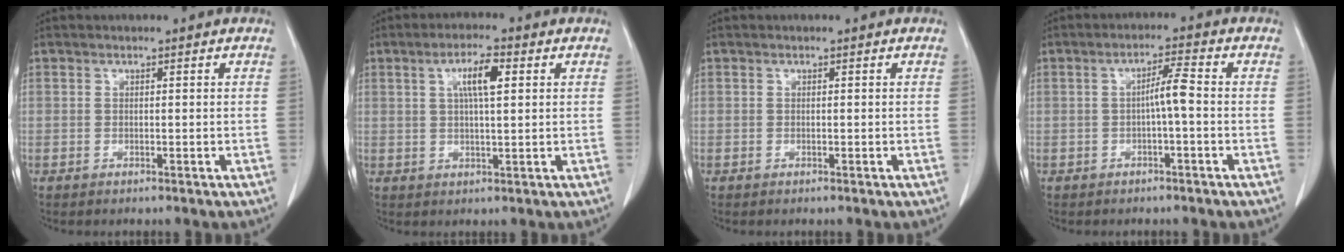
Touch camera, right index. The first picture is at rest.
{"total": 5.8, "force": [1.8, 1.2, 5.4], "torque": [-0.101, 0.007, 0.034]}
{"total": 0.0}
{"total": 3.8, "force": [-0.5, 0.2, 3.8], "torque": [-0.066, 0.009, -0.007]}